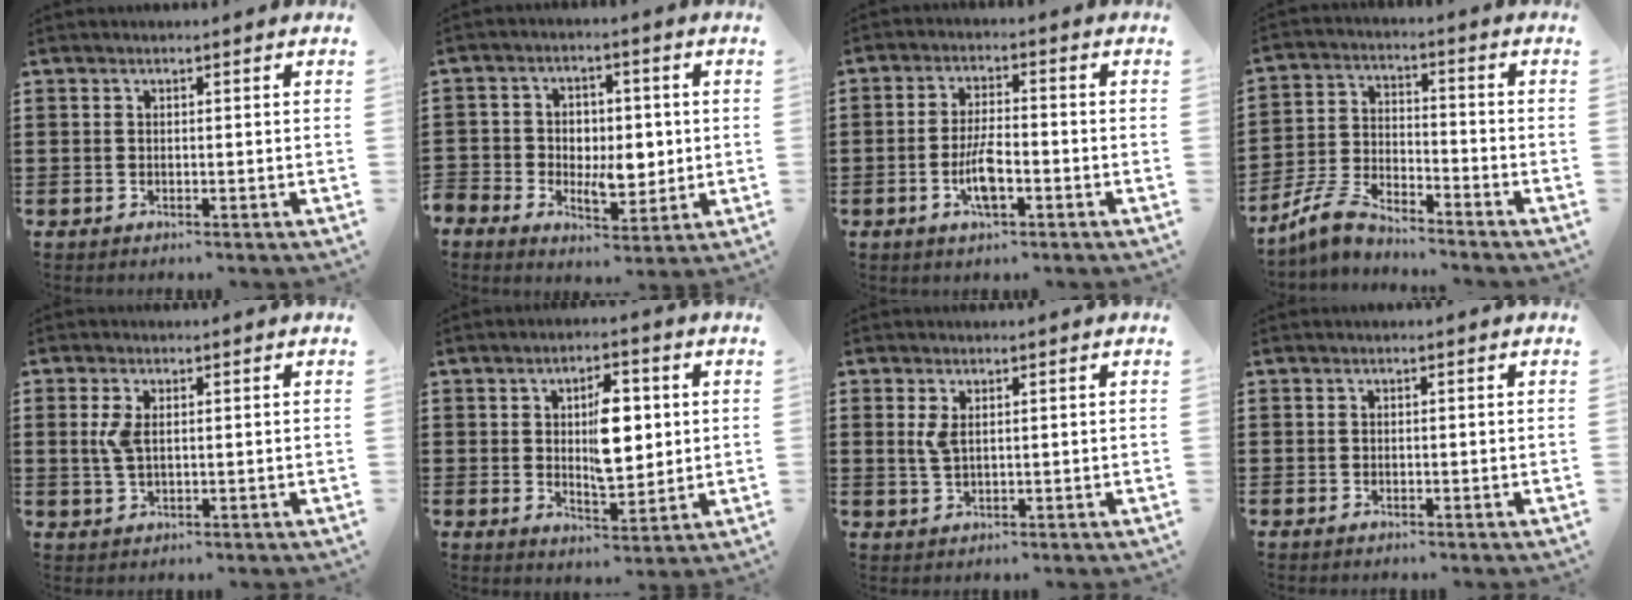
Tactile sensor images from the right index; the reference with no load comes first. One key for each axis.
{"total": 5.7, "fx": -0.5, "fy": 4.4, "fz": 3.6, "tx": -0.070, "ty": 0.010, "tz": -0.012}
{"total": 5.9, "fx": -1.9, "fy": 1.8, "fz": 5.2, "tx": -0.115, "ty": -0.002, "tz": -0.042}
{"total": 6.6, "fx": -6.1, "fy": 1.0, "fz": 2.4, "tx": -0.070, "ty": -0.002, "tz": -0.124}
{"total": 3.6, "fx": 0.9, "fy": 1.6, "fz": 3.1, "tx": -0.073, "ty": 0.004, "tz": 0.011}
{"total": 7.9, "fx": 1.2, "fy": 3.6, "fz": 6.9, "tx": -0.111, "ty": 0.003, "tz": 0.014}
{"total": 2.5, "fx": 1.1, "fy": 1.0, "fz": 2.0, "tx": -0.044, "ty": 0.005, "tz": 0.019}
{"total": 0.0}